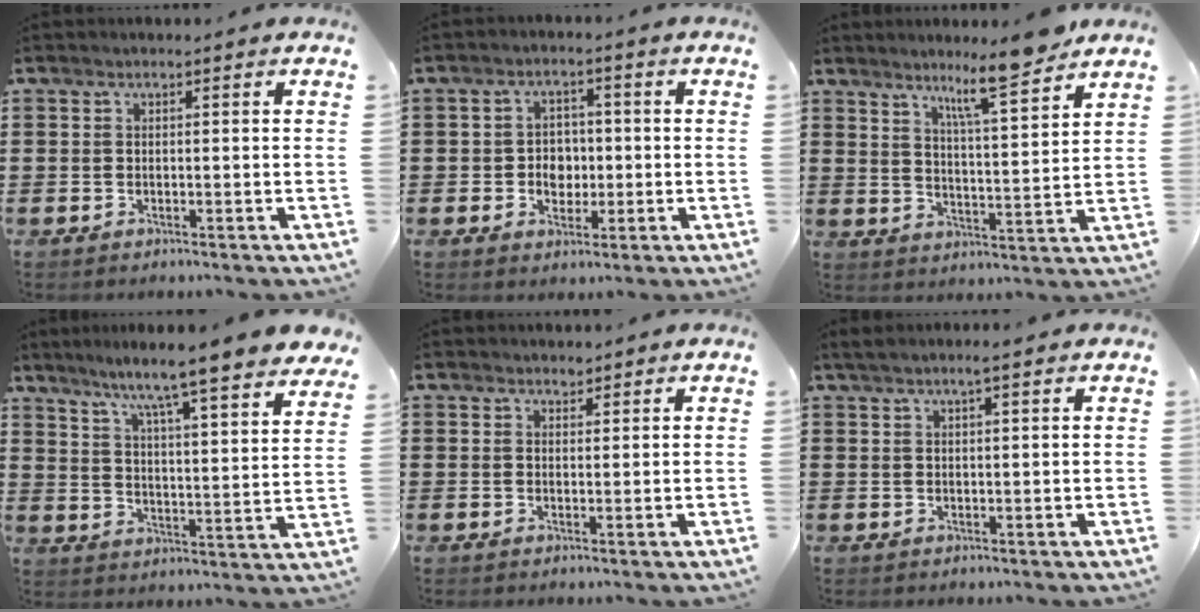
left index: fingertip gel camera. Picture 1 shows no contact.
{"total": 4.0, "force": [-0.5, 3.4, 2.0], "torque": [-0.040, 0.005, -0.014]}
{"total": 9.0, "force": [7.3, 0.4, 5.2], "torque": [-0.089, -0.041, 0.121]}
{"total": 7.0, "force": [6.2, -1.3, 2.9], "torque": [-0.075, -0.058, 0.094]}
{"total": 1.2, "force": [1.2, 0.4, 0.0], "torque": [-0.003, 0.003, 0.024]}
{"total": 2.3, "force": [1.5, -0.2, 1.8], "torque": [-0.037, 0.001, 0.027]}